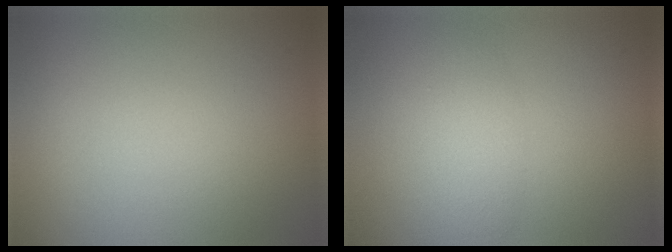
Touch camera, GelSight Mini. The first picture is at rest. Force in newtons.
{"total": 2.4, "press": 2.4, "slide": 0.0}